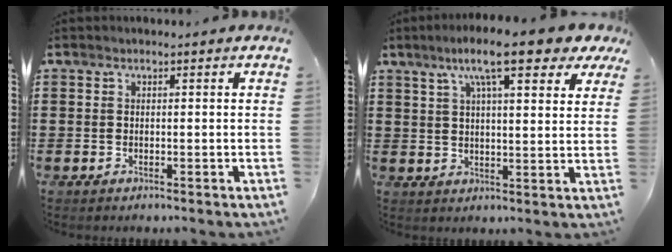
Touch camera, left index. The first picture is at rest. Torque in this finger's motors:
{"motor_torque": [2.14, 0.00, 0.75, 0.21]}